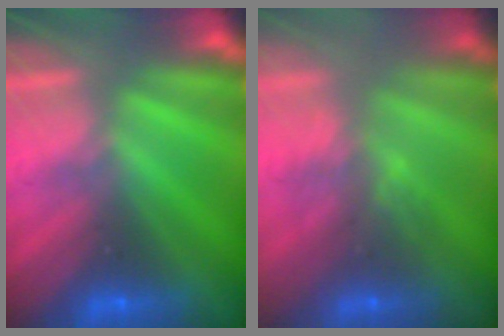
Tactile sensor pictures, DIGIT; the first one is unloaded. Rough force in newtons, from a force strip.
{"total": 2.9}